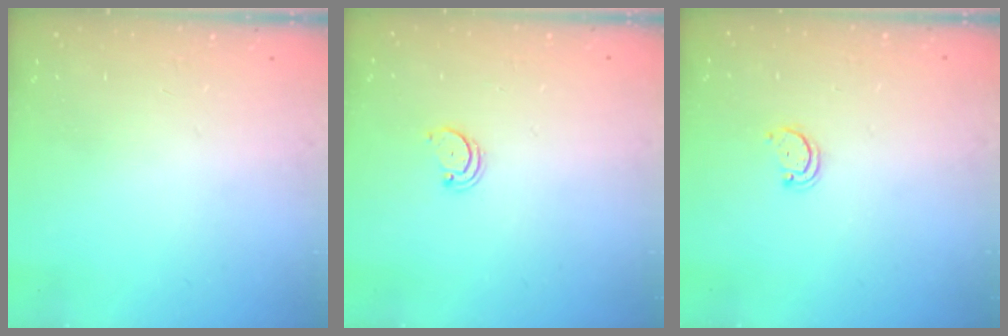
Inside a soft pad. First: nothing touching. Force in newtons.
{"total": 2.0, "press": 2.0, "slide": 0.2}
{"total": 2.2, "press": 2.1, "slide": 0.4}